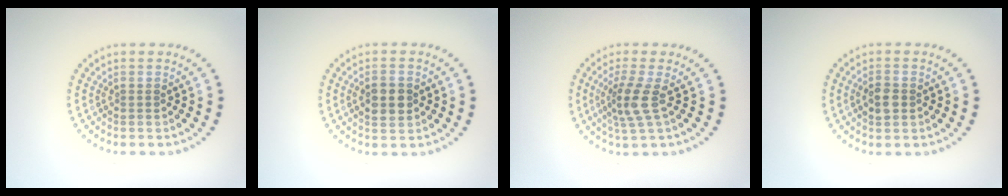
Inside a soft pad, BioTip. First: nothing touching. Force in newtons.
{"total": 2.9, "press": 2.9, "slide": 0.1}
{"total": 2.9, "press": 2.2, "slide": 1.8}
{"total": 1.9, "press": 1.9, "slide": 0.3}